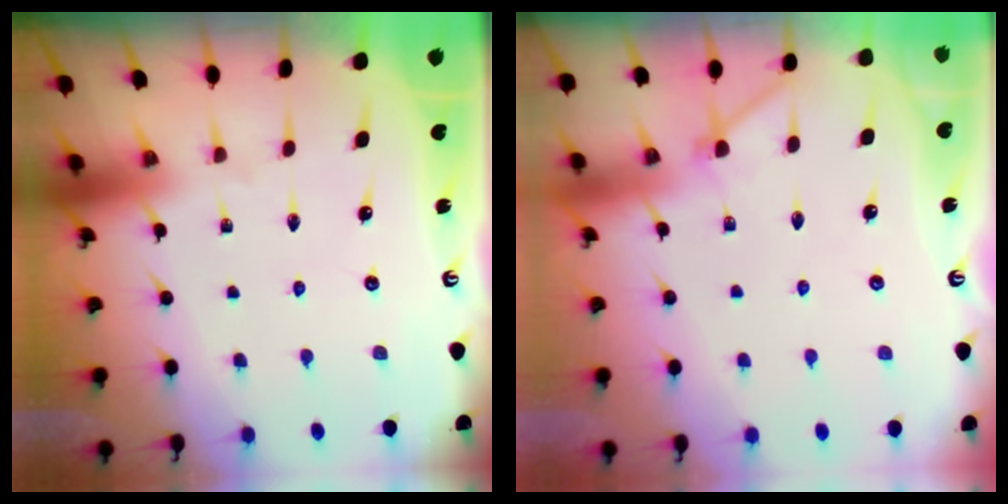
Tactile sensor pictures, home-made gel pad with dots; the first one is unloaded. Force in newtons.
{"total": 3.7, "press": 3.7, "slide": 0.5}